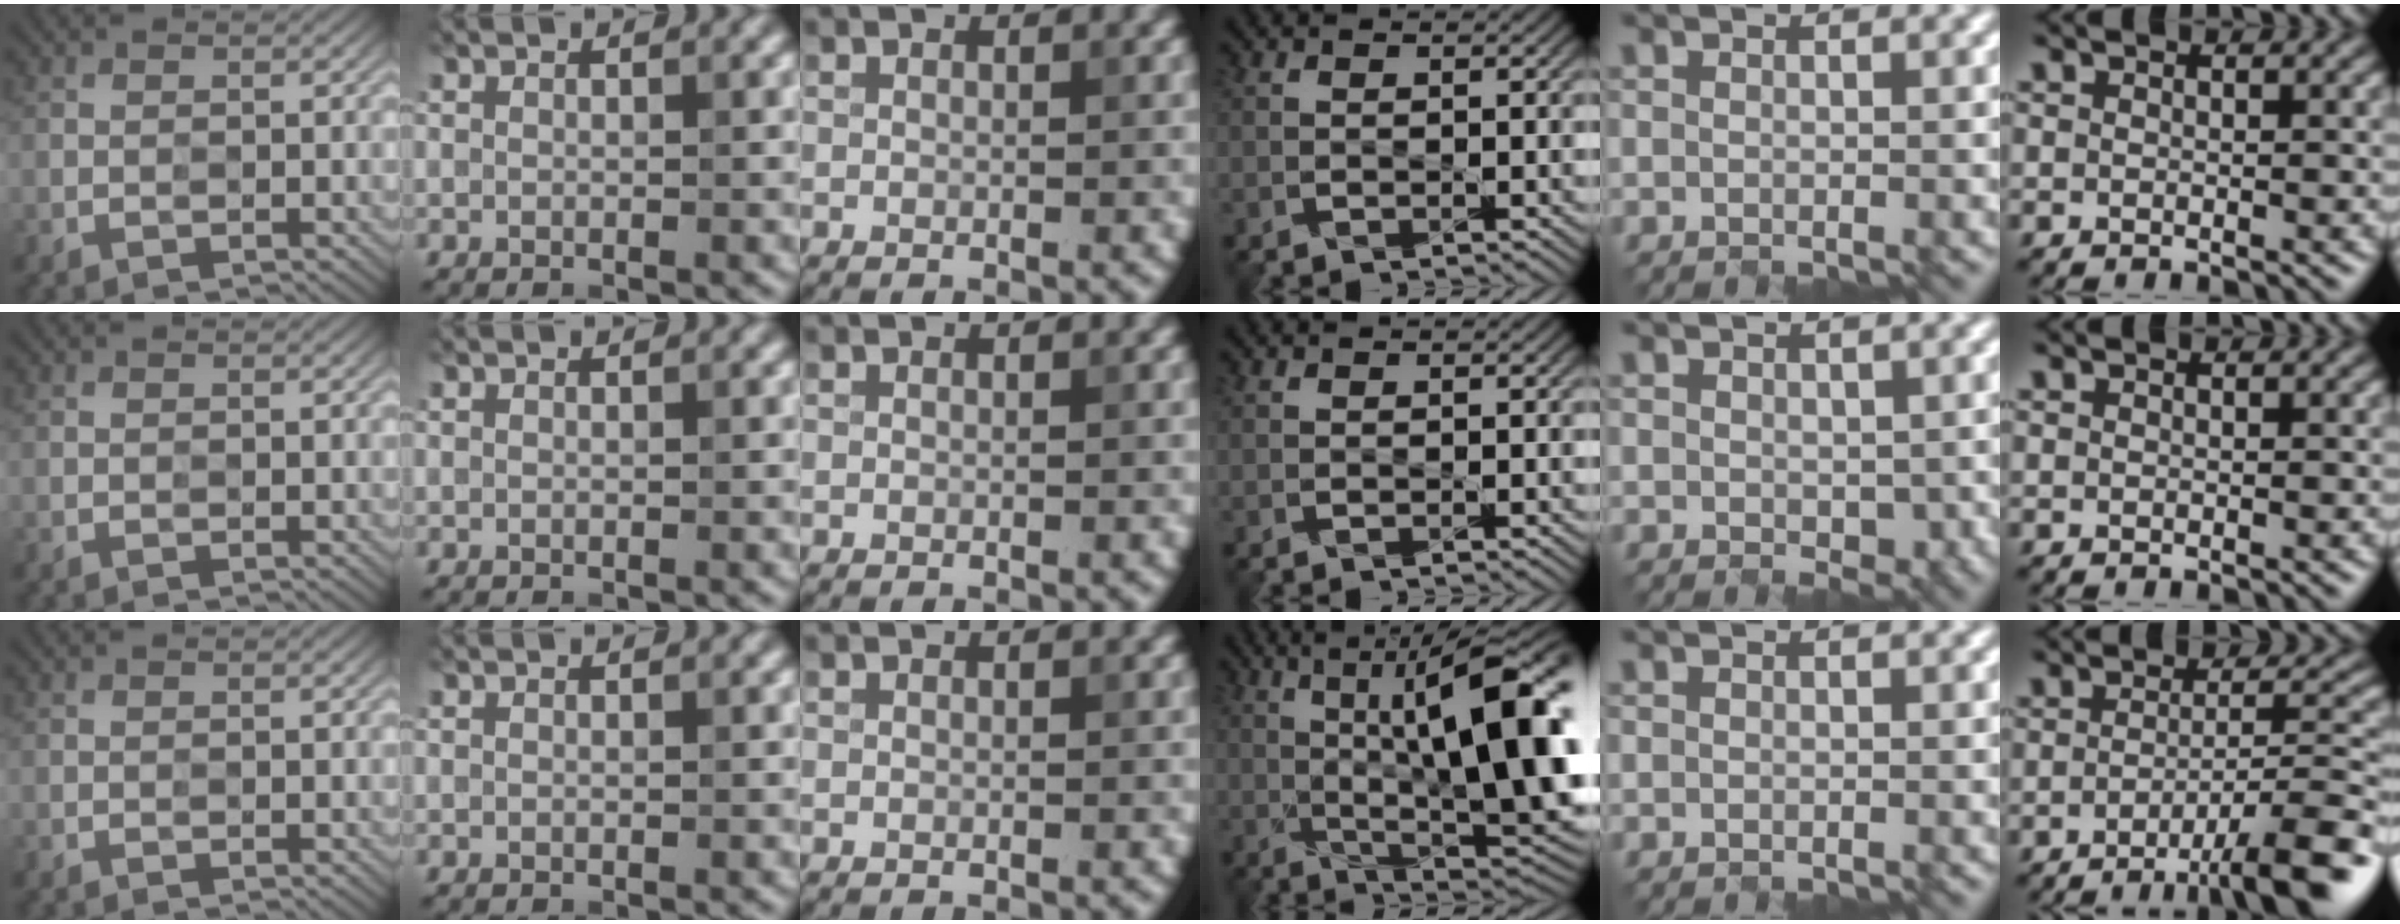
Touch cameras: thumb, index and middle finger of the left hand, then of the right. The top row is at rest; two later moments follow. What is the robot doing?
{"motion": "open", "object": "pencil case"}